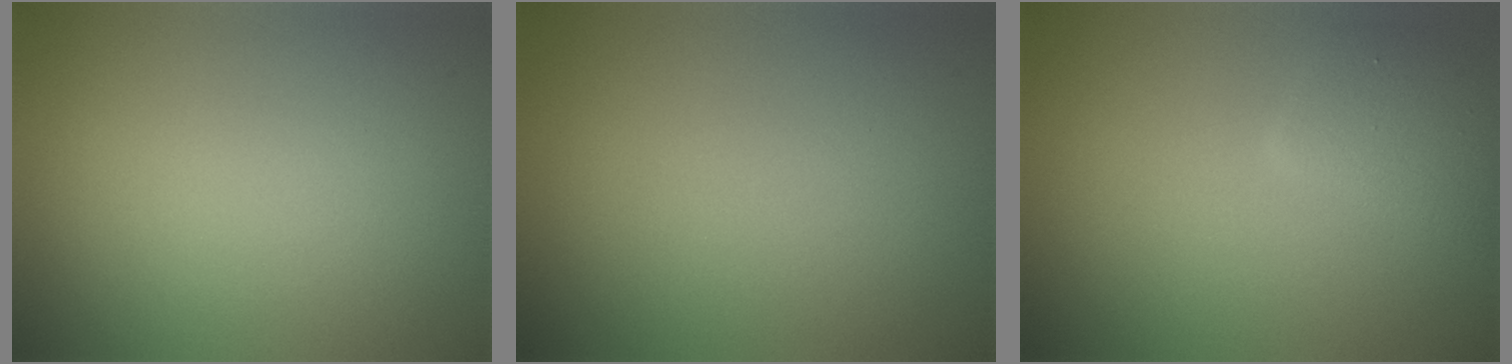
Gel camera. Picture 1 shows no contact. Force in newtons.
{"total": 0.0}
{"total": 2.4, "press": 2.4, "slide": 0.0}